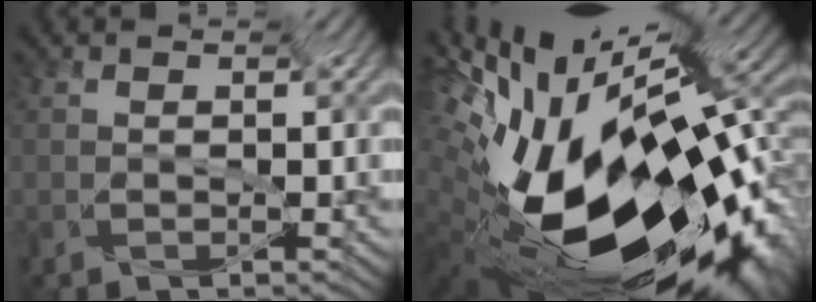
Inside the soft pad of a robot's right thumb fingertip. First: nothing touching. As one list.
[{"total": 16.8, "force": [-5.1, 7.5, 14.1], "torque": [-0.233, -0.032, -0.081]}]